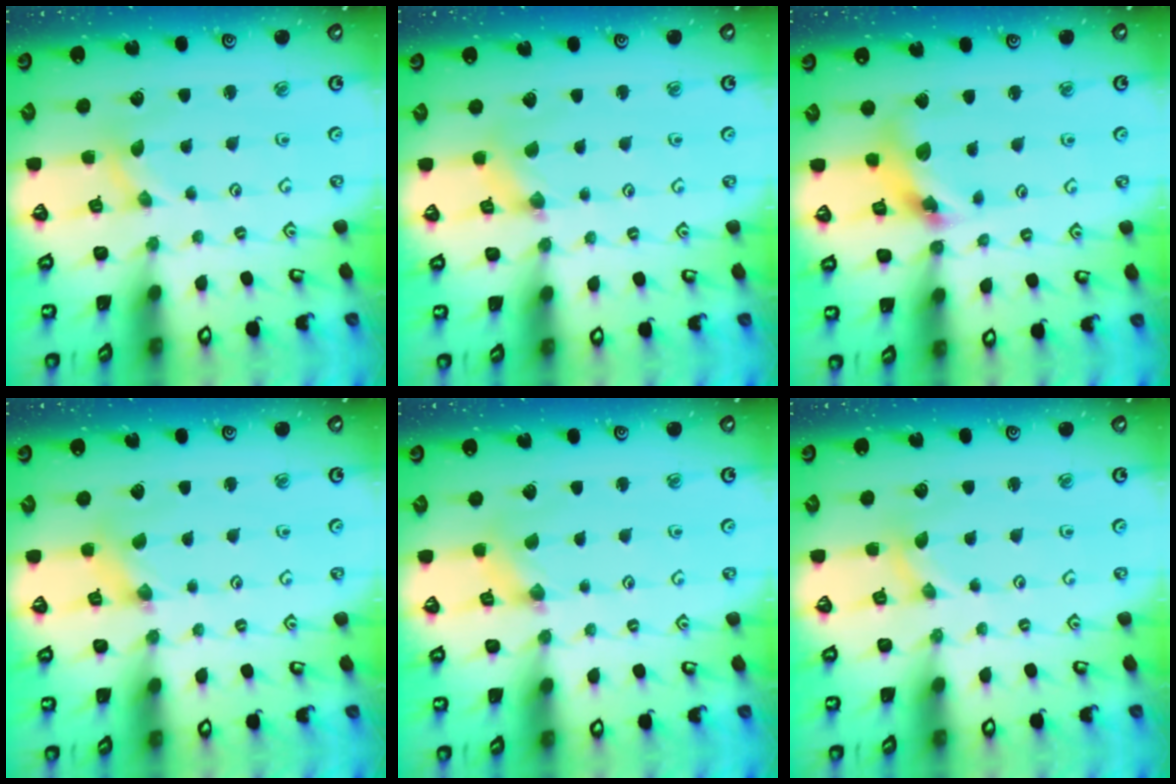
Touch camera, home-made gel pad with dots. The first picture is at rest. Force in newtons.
{"total": 1.4, "press": 1.3, "slide": 0.3}
{"total": 12.9, "press": 12.8, "slide": 1.5}
{"total": 1.3, "press": 1.2, "slide": 0.2}
{"total": 1.4, "press": 1.3, "slide": 0.3}
{"total": 0.0}